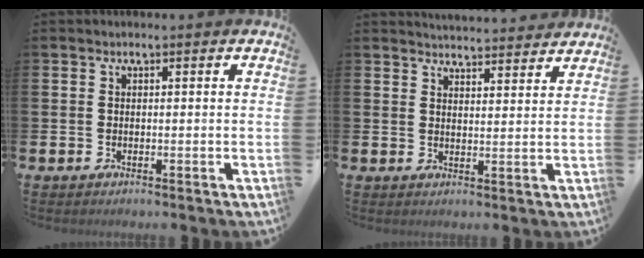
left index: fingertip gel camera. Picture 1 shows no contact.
{"total": 4.1, "force": [4.1, 0.1, -0.1], "torque": [0.001, -0.029, 0.073]}